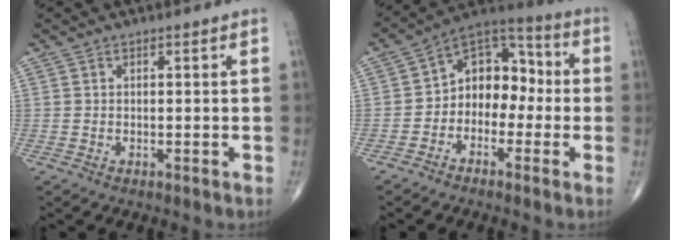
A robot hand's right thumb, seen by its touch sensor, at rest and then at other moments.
{"total": 11.0, "force": [-1.5, 8.0, 7.4], "torque": [-0.073, 0.047, -0.045]}